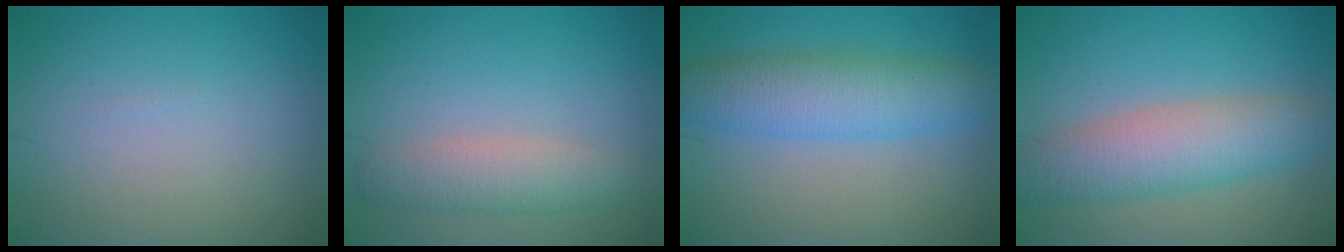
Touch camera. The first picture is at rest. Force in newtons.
{"total": 3.6, "press": 3.6, "slide": 0.3}
{"total": 5.9, "press": 5.9, "slide": 0.1}
{"total": 6.1, "press": 6.1, "slide": 0.3}